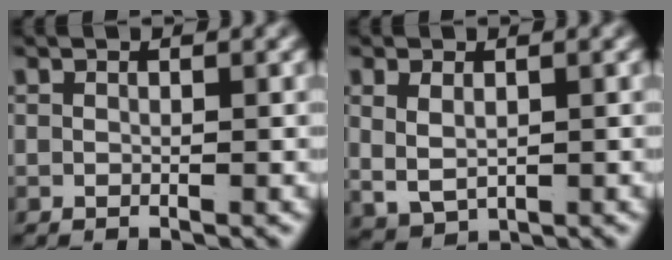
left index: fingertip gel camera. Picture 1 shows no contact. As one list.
[{"total": 4.4, "force": [0.2, 3.6, 2.5], "torque": [-0.066, -0.021, 0.018]}]